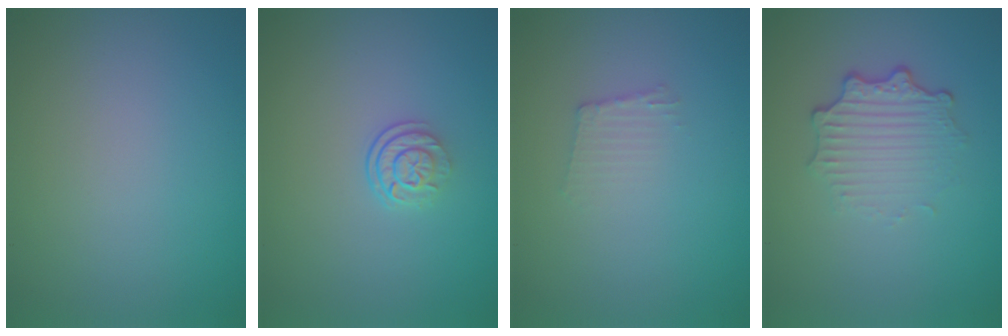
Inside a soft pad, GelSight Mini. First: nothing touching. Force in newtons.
{"total": 2.6, "press": 1.8, "slide": 1.9}
{"total": 1.2, "press": 1.2, "slide": 0.2}
{"total": 3.2, "press": 2.5, "slide": 1.9}